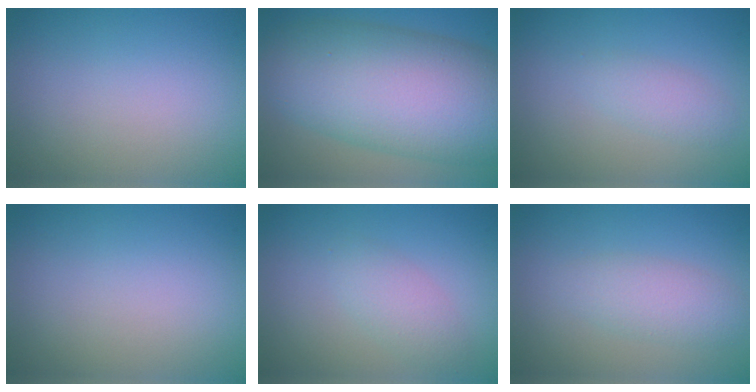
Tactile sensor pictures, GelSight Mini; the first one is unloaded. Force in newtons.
{"total": 13.7, "press": 13.7, "slide": 0.5}
{"total": 1.7, "press": 1.7, "slide": 0.1}
{"total": 0.0}
{"total": 2.2, "press": 2.2, "slide": 0.2}
{"total": 2.7, "press": 2.7, "slide": 0.0}